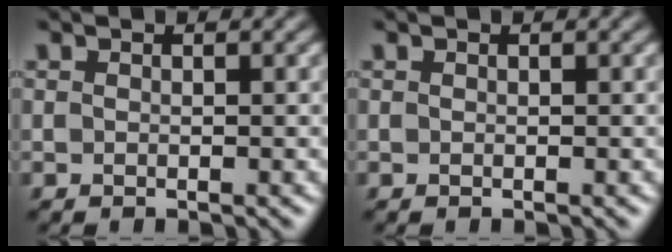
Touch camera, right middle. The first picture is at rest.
{"total": 0.0}